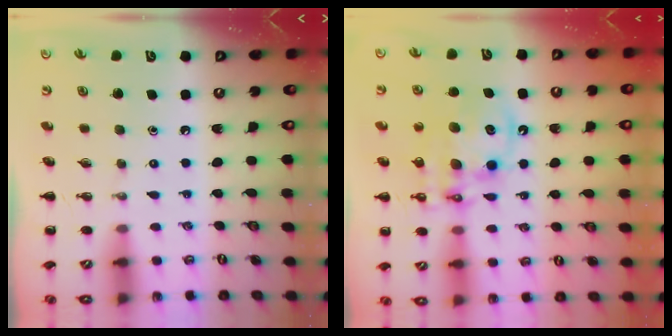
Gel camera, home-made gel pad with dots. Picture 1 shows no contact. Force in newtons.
{"total": 13.8, "press": 13.4, "slide": 3.3}